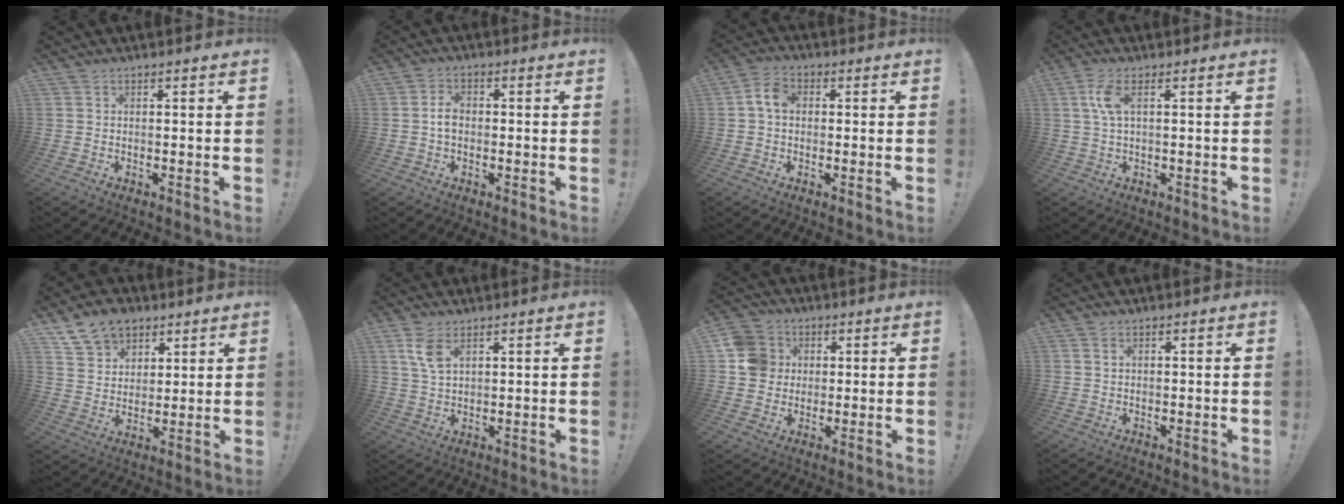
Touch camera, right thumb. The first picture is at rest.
{"total": 3.5, "force": [-0.4, 2.4, 2.4], "torque": [-0.035, 0.008, -0.009]}
{"total": 6.0, "force": [0.4, 4.0, 4.5], "torque": [-0.085, 0.013, 0.009]}
{"total": 5.4, "force": [1.3, 1.4, 5.0], "torque": [-0.092, 0.002, 0.022]}
{"total": 11.5, "force": [7.4, 8.1, 3.5], "torque": [-0.057, -0.042, 0.145]}
{"total": 6.4, "force": [3.3, 3.0, 4.6], "torque": [-0.084, -0.008, 0.063]}
{"total": 9.7, "force": [1.6, 9.1, 3.0], "torque": [-0.047, 0.008, 0.037]}
{"total": 1.1, "force": [0.6, 0.7, 0.6], "torque": [-0.011, 0.002, 0.010]}